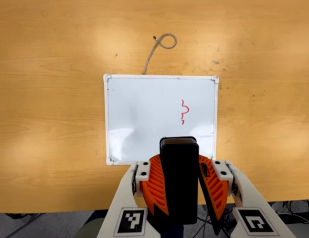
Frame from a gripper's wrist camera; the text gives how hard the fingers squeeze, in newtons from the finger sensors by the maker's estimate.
{"total": 9.7, "left": 9.8, "right": 9.6}